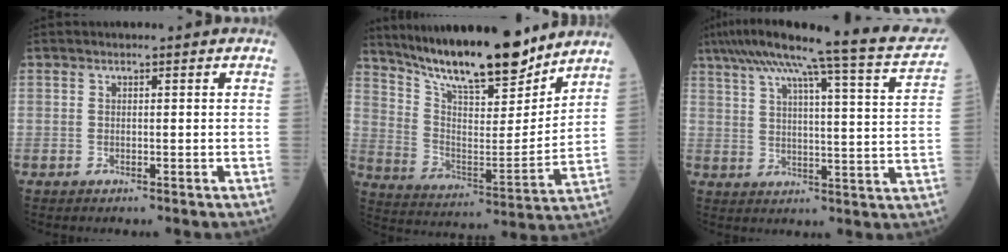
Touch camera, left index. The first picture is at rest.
{"total": 19.3, "force": [16.5, 3.3, 9.4], "torque": [-0.158, -0.014, 0.279]}
{"total": 22.4, "force": [18.8, -0.1, 12.2], "torque": [-0.194, -0.017, 0.238]}